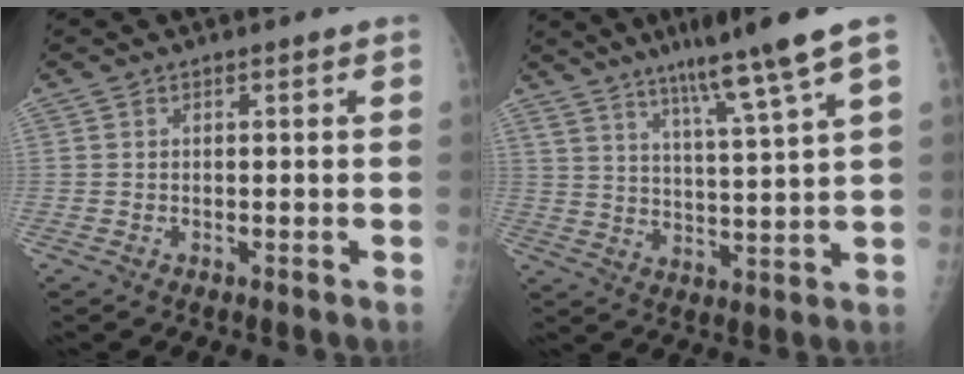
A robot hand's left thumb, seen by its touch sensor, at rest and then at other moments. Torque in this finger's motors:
{"motor_torque": [0.33, 0.45, 0.45, -0.85, 0.09]}